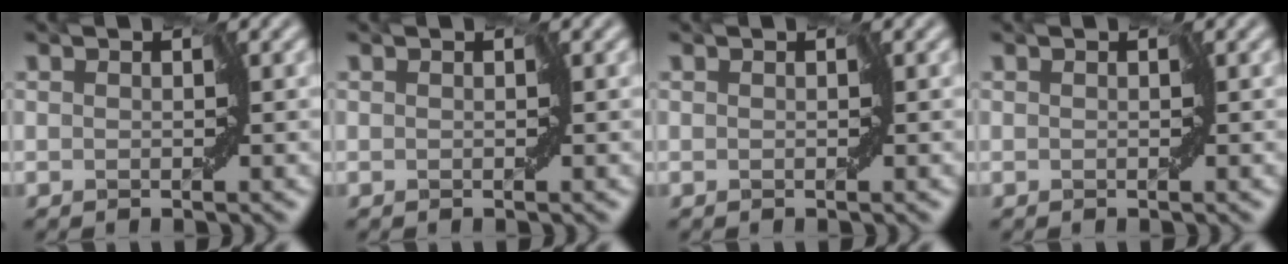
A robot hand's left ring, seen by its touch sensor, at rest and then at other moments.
{"total": 0.0}
{"total": 0.0}
{"total": 0.0}